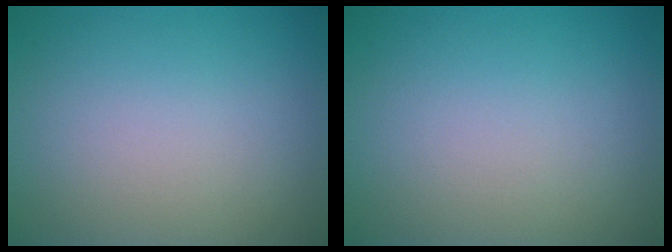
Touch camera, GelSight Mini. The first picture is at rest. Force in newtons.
{"total": 0.0}